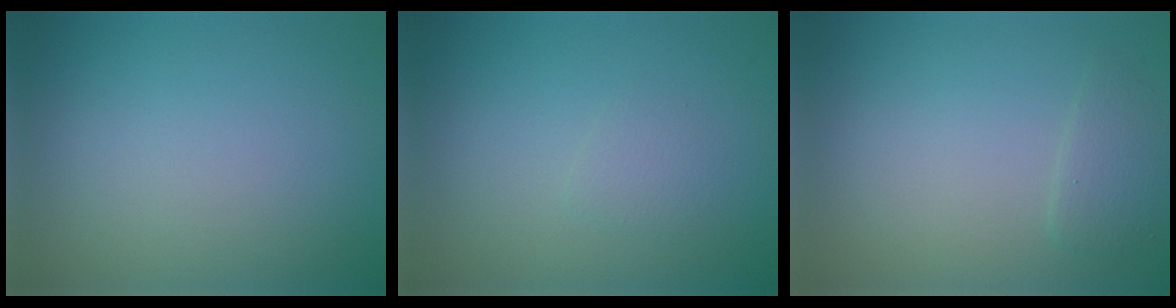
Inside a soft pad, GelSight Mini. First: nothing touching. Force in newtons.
{"total": 1.0, "press": 1.0, "slide": 0.1}
{"total": 1.4, "press": 1.4, "slide": 0.1}